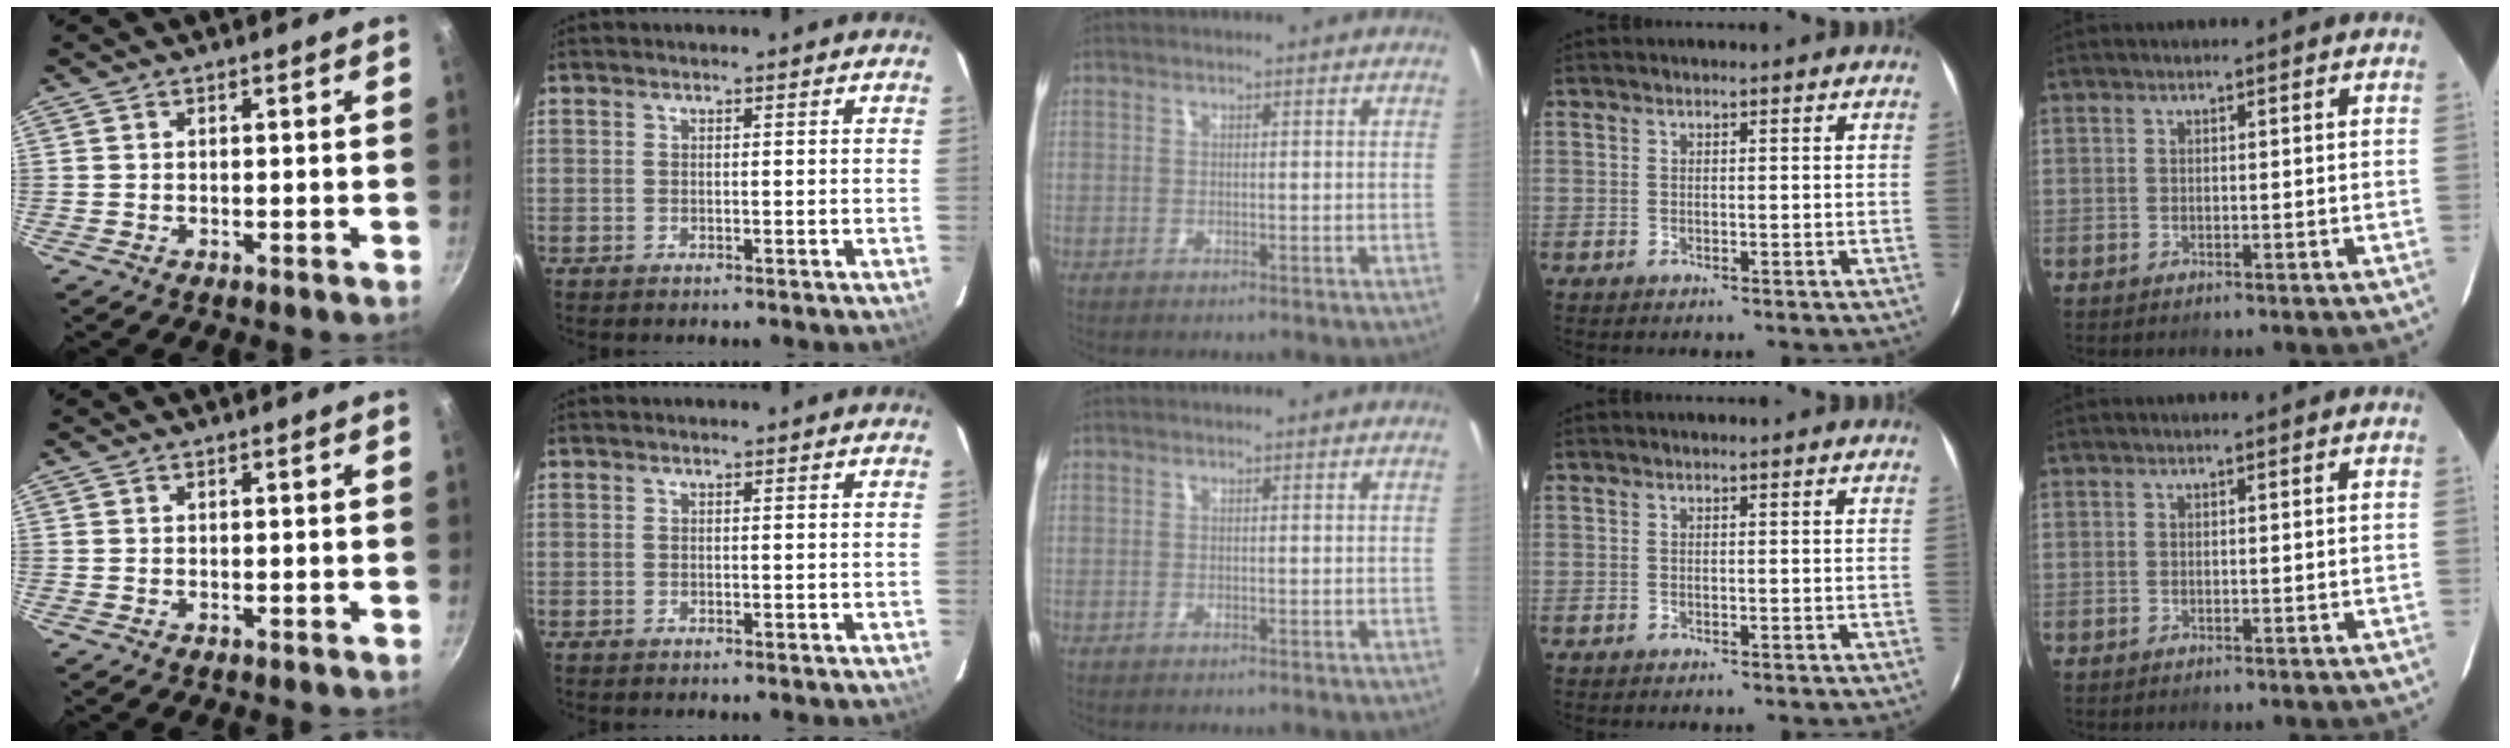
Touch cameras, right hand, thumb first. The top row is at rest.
{}